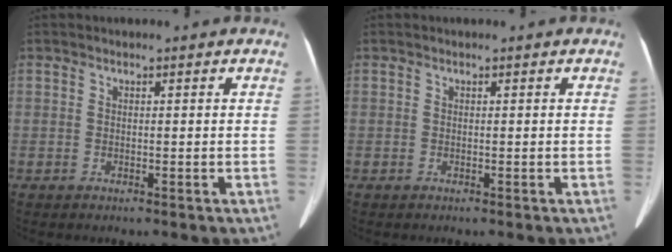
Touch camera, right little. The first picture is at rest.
{"total": 0.0}